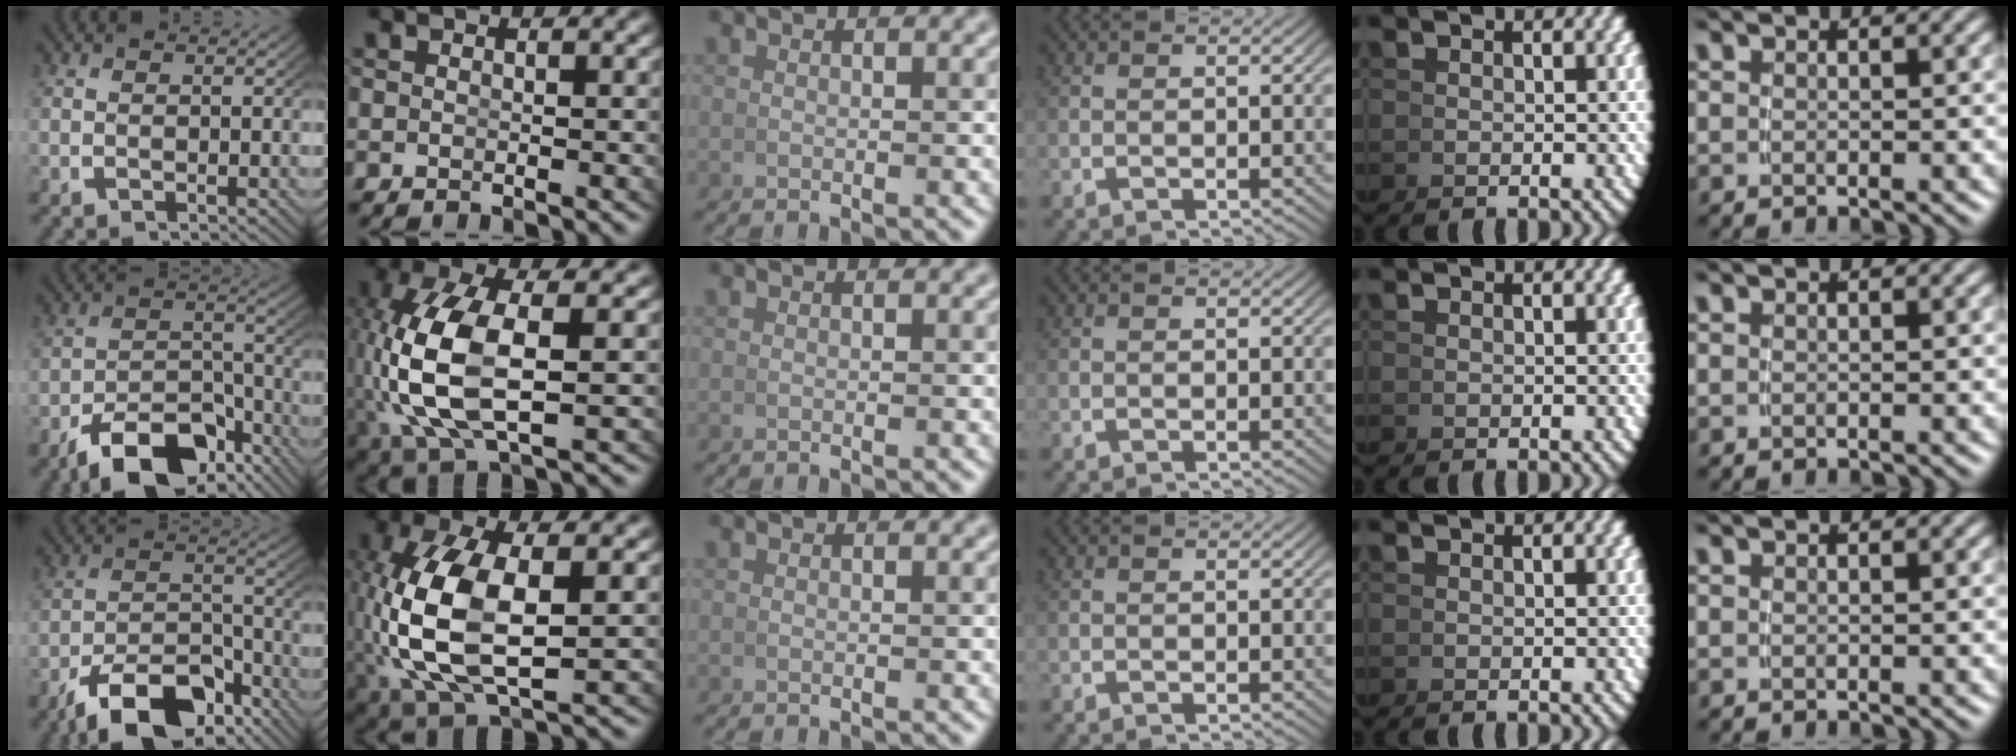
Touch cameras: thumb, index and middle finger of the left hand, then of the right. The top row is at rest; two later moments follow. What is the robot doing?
{"motion": "grasp_and_lifting", "object": "coin"}